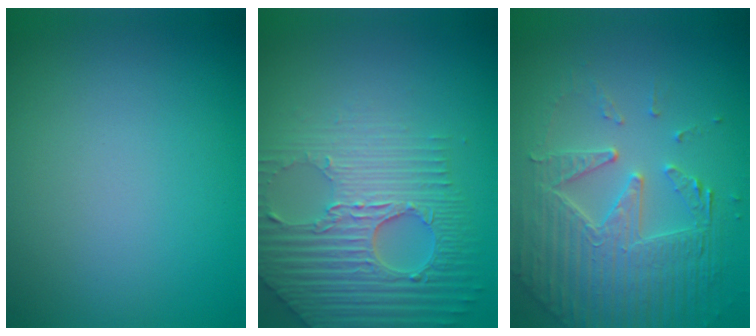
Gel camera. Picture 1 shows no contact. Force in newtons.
{"total": 7.6, "press": 5.5, "slide": 5.3}
{"total": 6.5, "press": 5.1, "slide": 4.1}